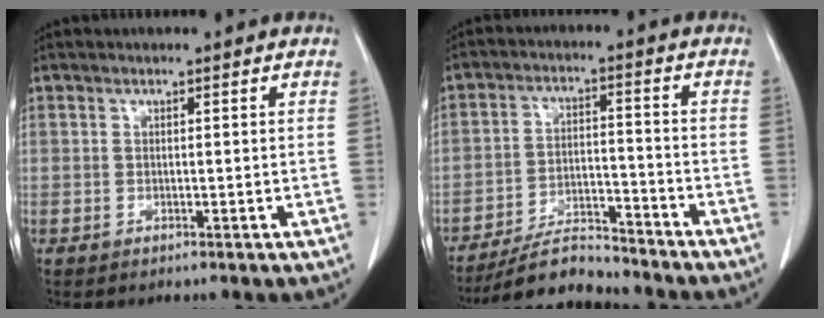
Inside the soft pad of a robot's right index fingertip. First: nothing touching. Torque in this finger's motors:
{"motor_torque": [-0.29, -0.28, 0.02, -0.02]}